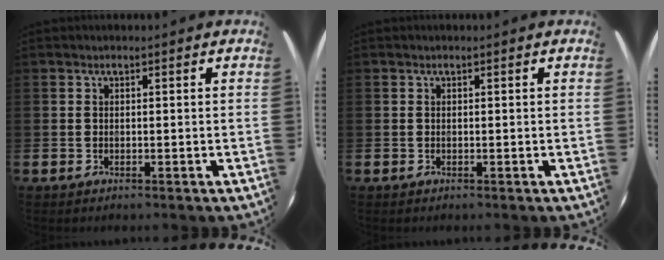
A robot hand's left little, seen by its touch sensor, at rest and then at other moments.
{"total": 0.0}